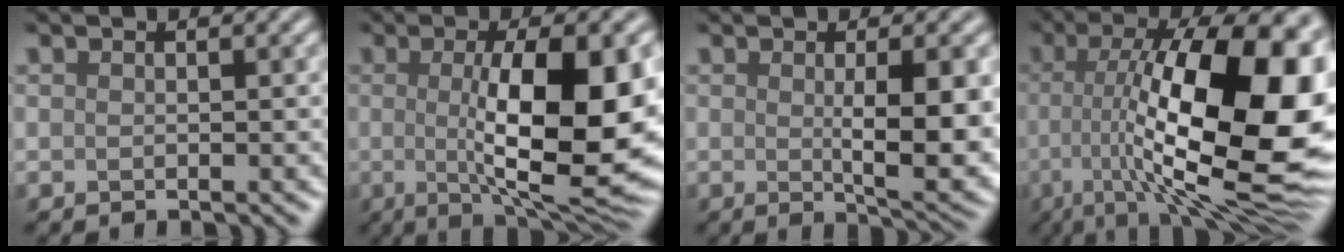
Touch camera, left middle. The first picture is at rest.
{"total": 12.7, "force": [-0.1, 3.6, 12.2], "torque": [-0.173, -0.011, 0.000]}
{"total": 6.9, "force": [-0.1, 1.6, 6.7], "torque": [-0.096, -0.008, 0.006]}
{"total": 18.1, "force": [0.0, 6.5, 16.9], "torque": [-0.239, 0.017, 0.000]}